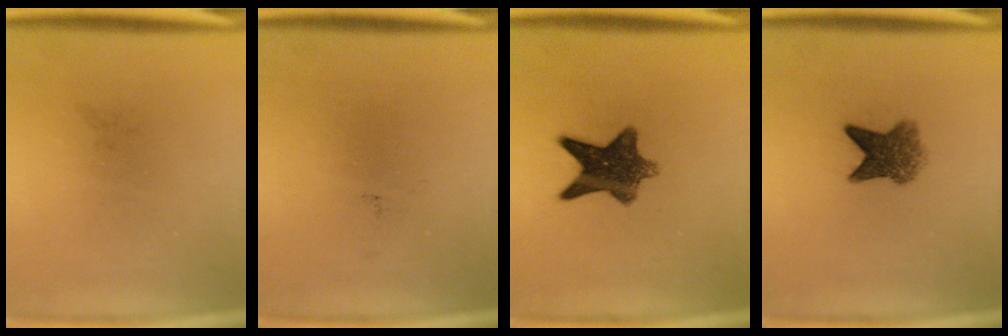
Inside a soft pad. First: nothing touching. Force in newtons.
{"total": 0.0}
{"total": 9.6}
{"total": 5.5}